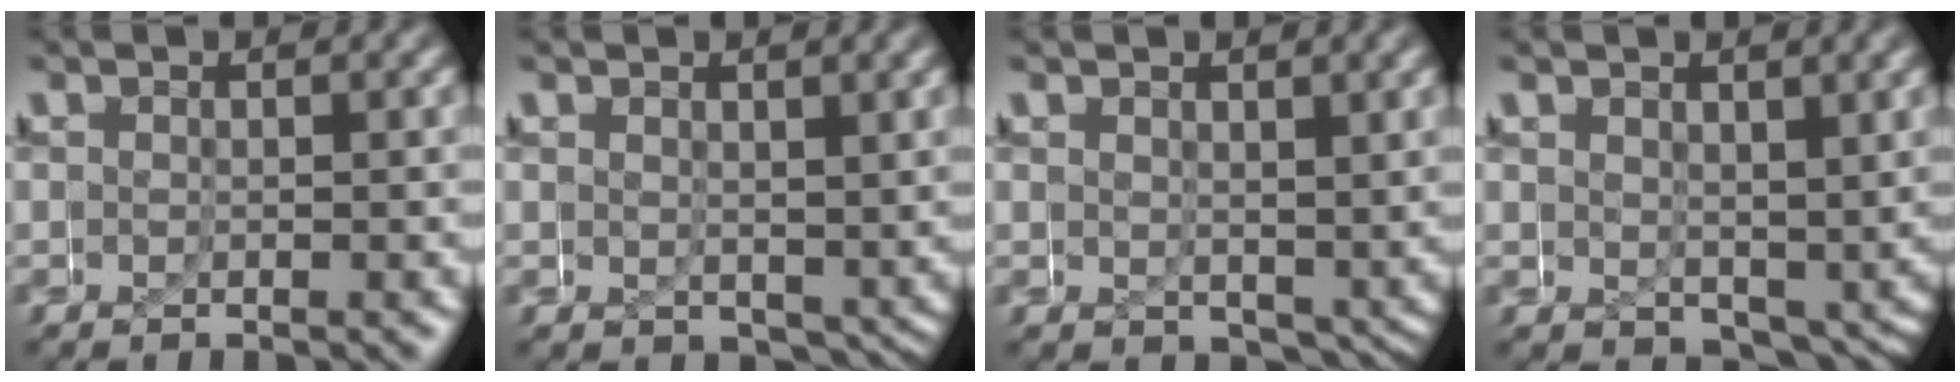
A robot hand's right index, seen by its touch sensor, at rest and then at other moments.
{"total": 1.5, "force": [0.1, 1.2, 0.9], "torque": [-0.018, -0.015, 0.012]}
{"total": 1.6, "force": [-0.2, 1.2, 1.0], "torque": [-0.019, -0.017, 0.007]}
{"total": 2.0, "force": [-0.5, 1.4, 1.4], "torque": [-0.023, -0.024, 0.003]}